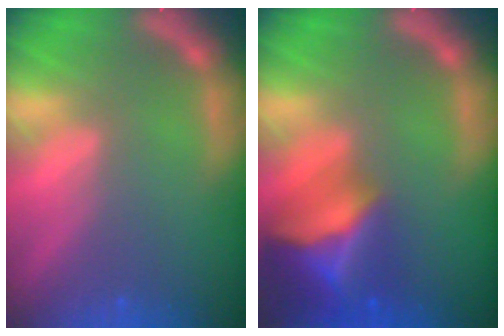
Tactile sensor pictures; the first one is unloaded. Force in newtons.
{"total": 10.0}